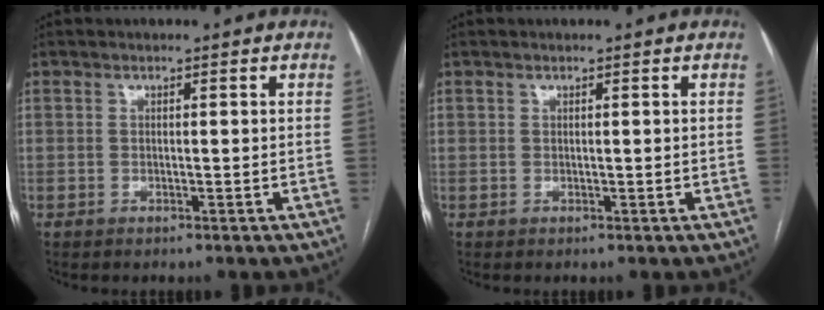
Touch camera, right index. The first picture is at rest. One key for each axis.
{"total": 0.0}